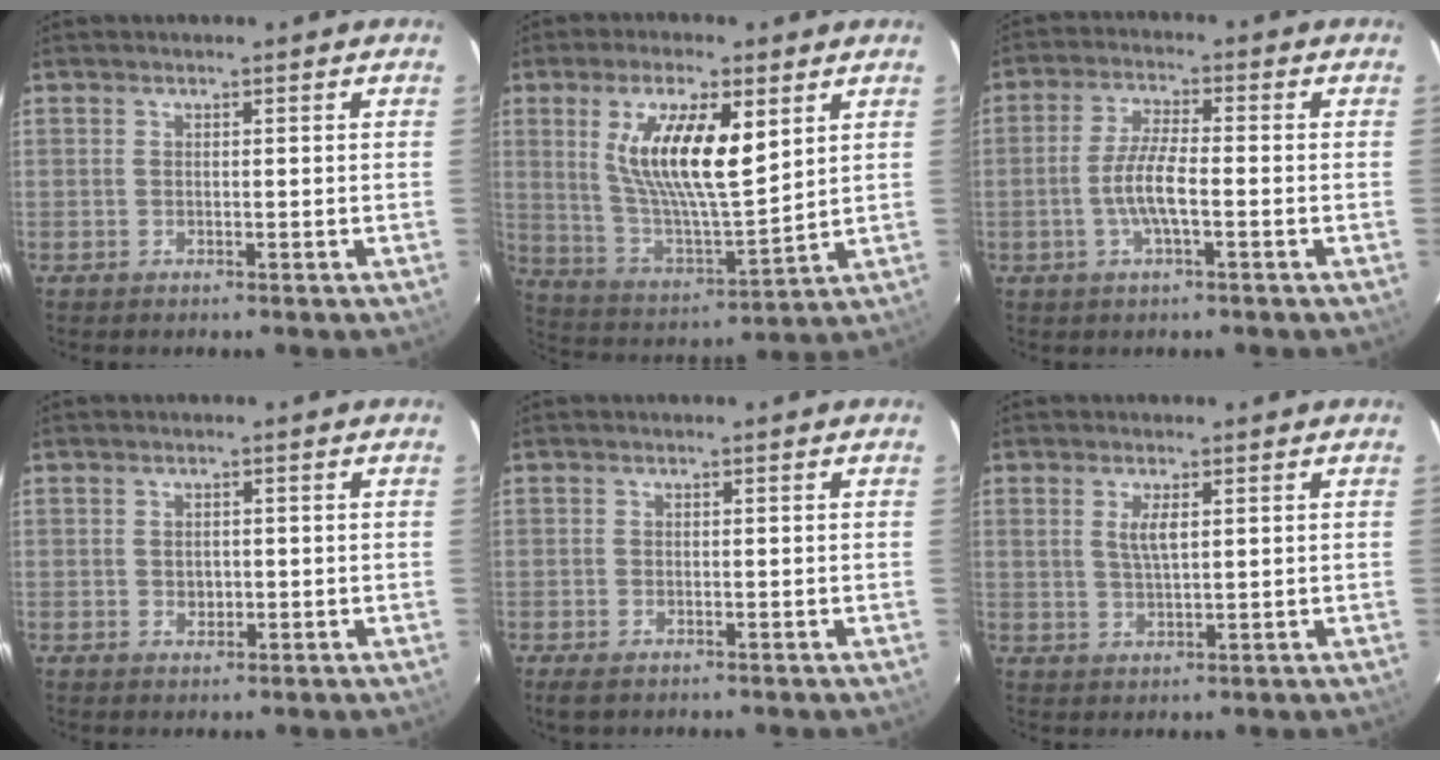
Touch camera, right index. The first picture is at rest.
{"total": 15.7, "force": [5.5, 4.7, 14.0], "torque": [-0.259, -0.002, 0.107]}
{"total": 6.4, "force": [-1.8, 1.2, 6.0], "torque": [-0.121, 0.001, -0.036]}
{"total": 1.9, "force": [-0.2, 1.6, 1.0], "torque": [-0.013, 0.002, -0.002]}
{"total": 2.4, "force": [-1.6, 1.2, 1.2], "torque": [-0.025, -0.009, -0.028]}
{"total": 3.4, "force": [1.1, 1.1, 3.0], "torque": [-0.060, 0.000, 0.022]}